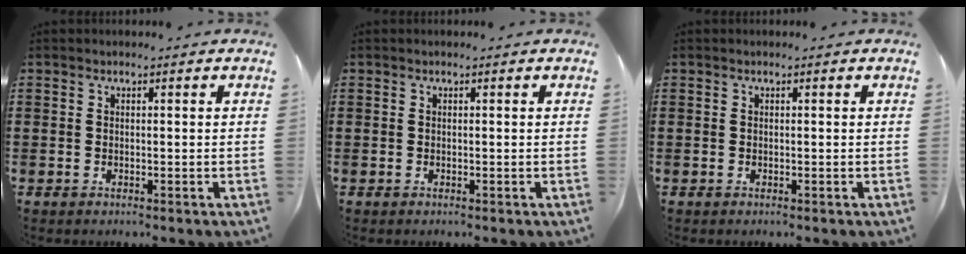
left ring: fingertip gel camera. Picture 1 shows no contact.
{"total": 0.0}
{"total": 0.0}